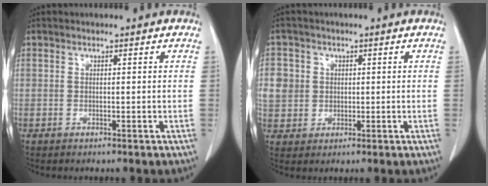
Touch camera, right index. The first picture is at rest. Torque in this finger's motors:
{"motor_torque": [0.32, 0.08, 0.13, 0.02]}